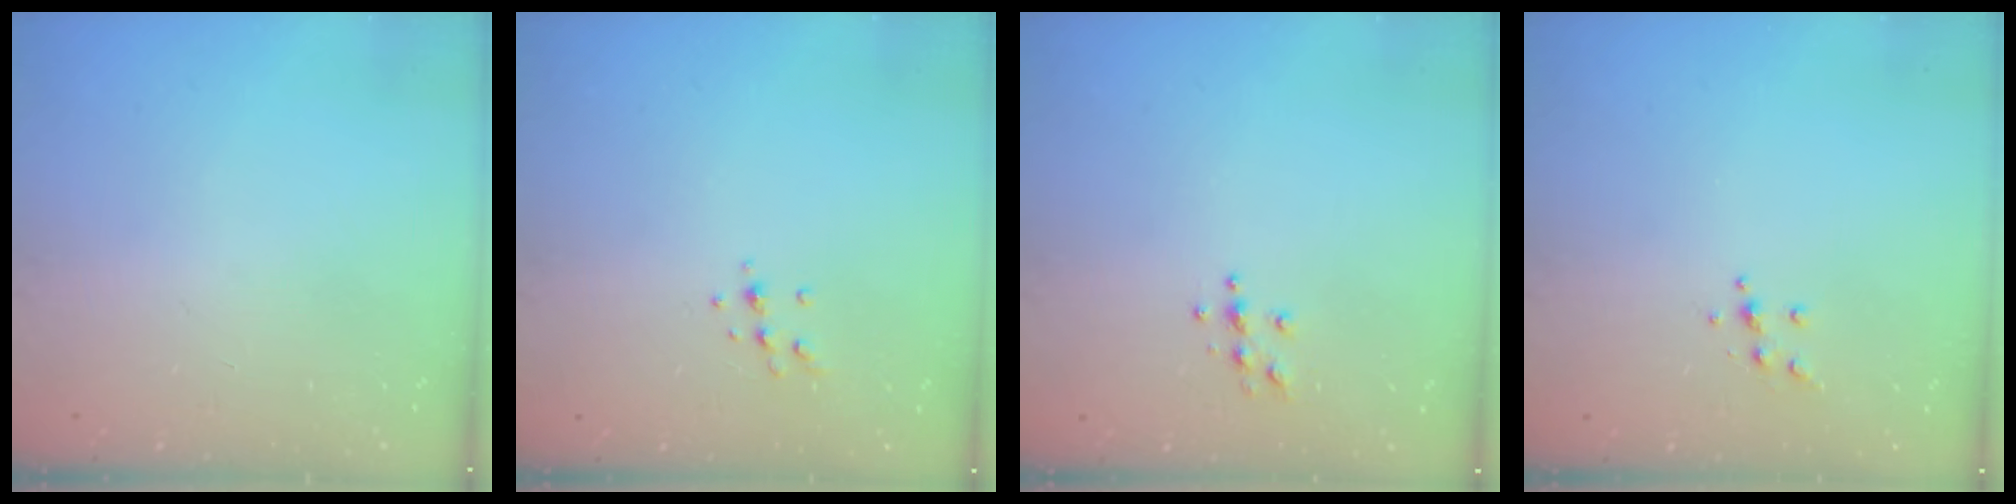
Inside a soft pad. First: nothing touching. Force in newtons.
{"total": 5.1, "press": 4.9, "slide": 1.1}
{"total": 3.9, "press": 3.8, "slide": 0.4}
{"total": 4.2, "press": 4.2, "slide": 0.4}